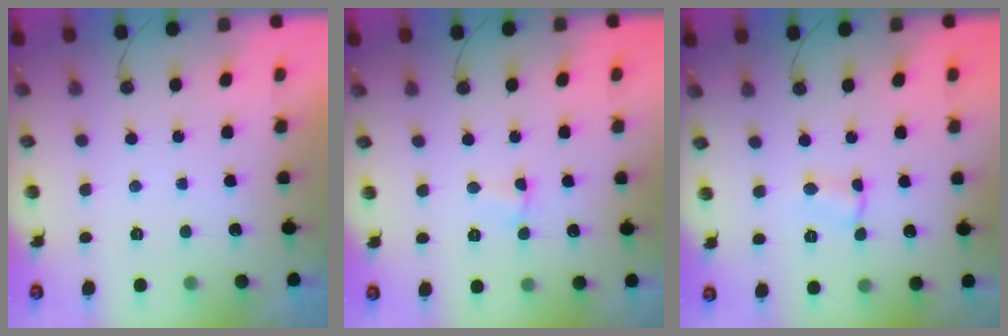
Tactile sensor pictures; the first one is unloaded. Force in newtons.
{"total": 2.2, "press": 2.1, "slide": 0.5}
{"total": 2.5, "press": 2.5, "slide": 0.4}